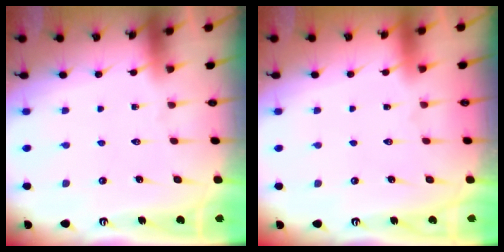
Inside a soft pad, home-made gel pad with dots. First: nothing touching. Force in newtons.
{"total": 1.6, "press": 1.6, "slide": 0.1}